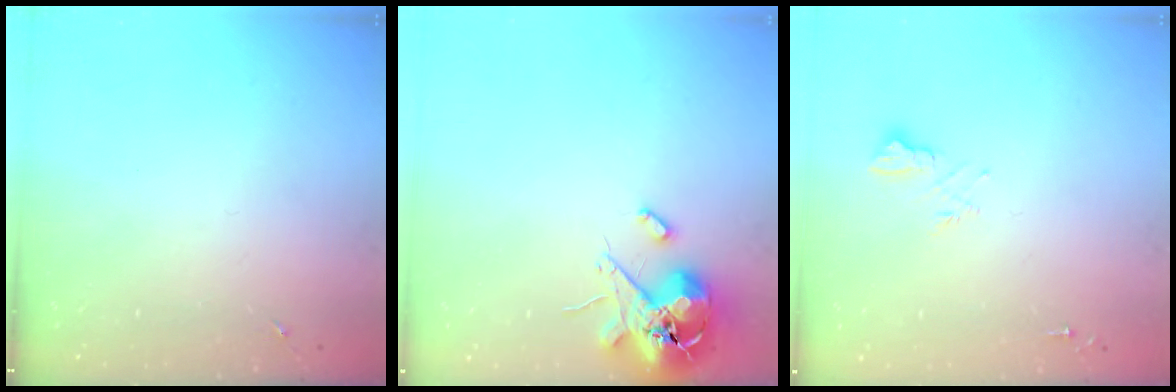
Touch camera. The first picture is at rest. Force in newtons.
{"total": 13.0, "press": 12.8, "slide": 2.1}
{"total": 7.1, "press": 7.1, "slide": 0.8}